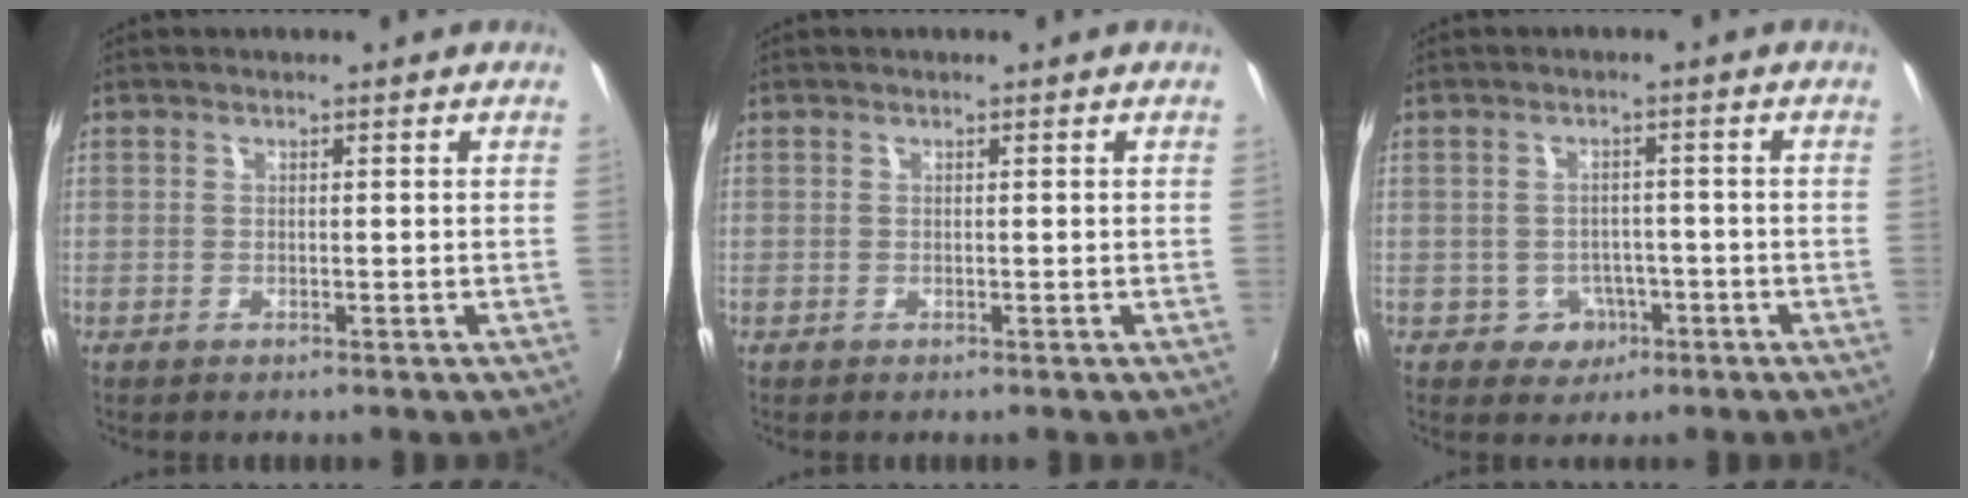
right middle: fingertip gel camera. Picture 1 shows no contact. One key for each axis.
{"total": 0.0}
{"total": 4.2, "fx": -1.8, "fy": 3.7, "fz": 0.8, "tx": -0.027, "ty": 0.008, "tz": -0.017}